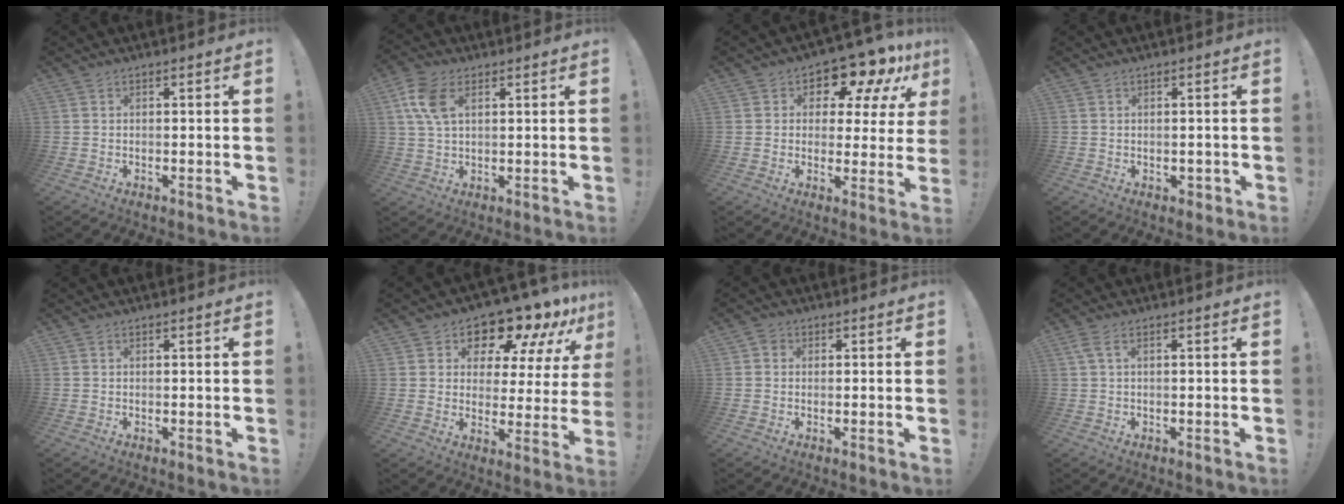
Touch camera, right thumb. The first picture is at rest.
{"total": 9.2, "force": [3.3, 5.3, 6.7], "torque": [-0.140, 0.000, 0.063]}
{"total": 10.0, "force": [7.9, 4.4, 4.3], "torque": [-0.060, -0.077, 0.133]}
{"total": 1.5, "force": [-0.2, 1.2, 0.9], "torque": [-0.014, 0.003, -0.002]}
{"total": 0.0}
{"total": 12.7, "force": [10.7, 5.0, 4.8], "torque": [-0.075, -0.096, 0.185]}
{"total": 1.8, "force": [-0.2, 1.6, 0.6], "torque": [-0.012, 0.005, -0.003]}
{"total": 2.2, "force": [0.2, 0.3, 2.2], "torque": [-0.041, 0.001, 0.004]}